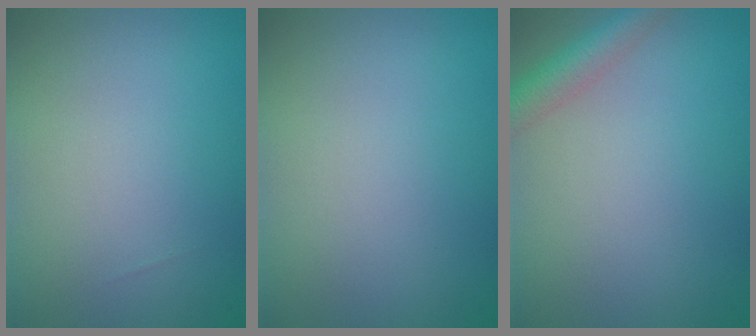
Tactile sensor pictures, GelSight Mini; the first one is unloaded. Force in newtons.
{"total": 0.0}
{"total": 3.0, "press": 3.0, "slide": 0.1}